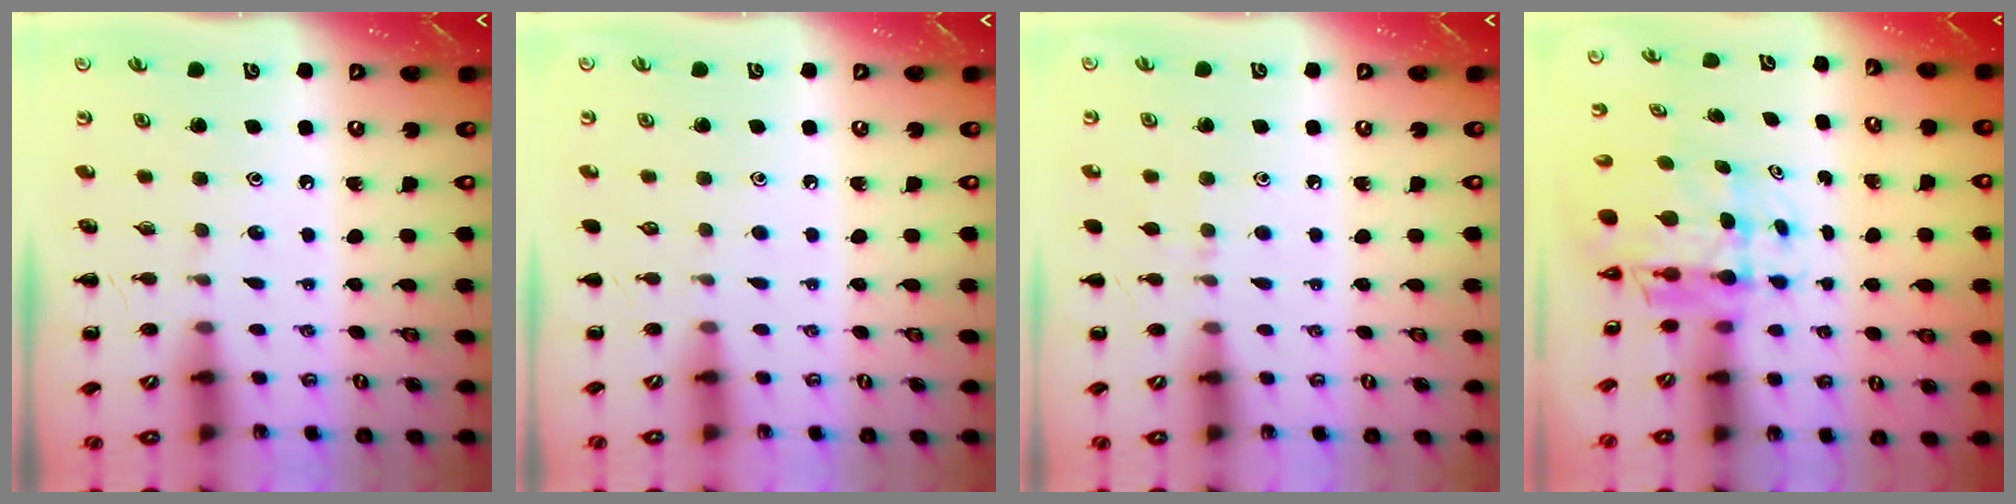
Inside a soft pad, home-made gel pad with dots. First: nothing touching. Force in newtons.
{"total": 0.0}
{"total": 5.8, "press": 5.4, "slide": 2.3}
{"total": 6.6, "press": 6.1, "slide": 2.5}